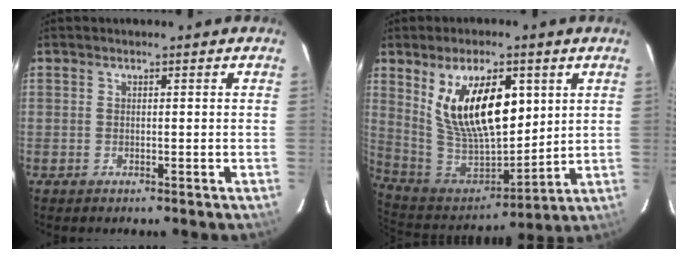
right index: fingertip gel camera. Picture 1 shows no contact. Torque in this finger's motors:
{"motor_torque": [0.89, 0.47, 1.05, 0.21]}